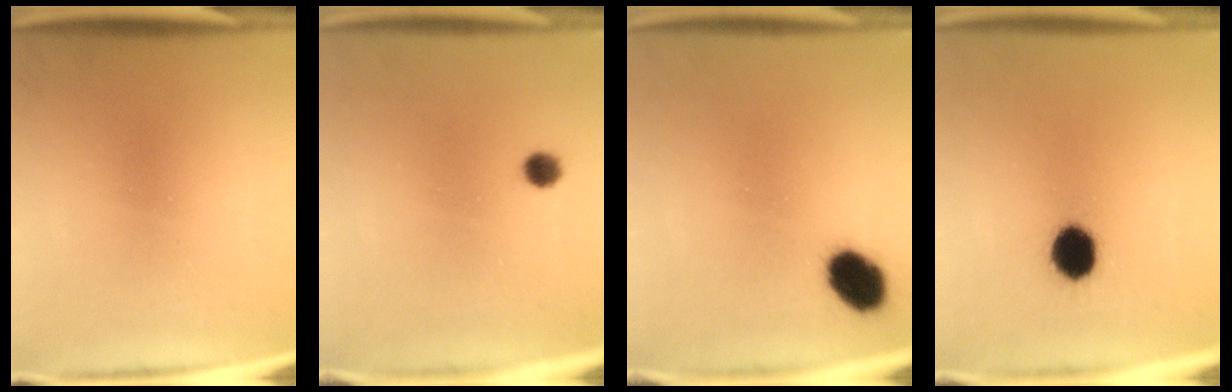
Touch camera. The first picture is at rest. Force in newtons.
{"total": 2.4}
{"total": 8.4}
{"total": 8.2}